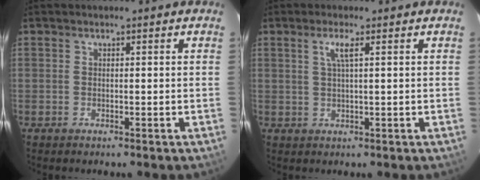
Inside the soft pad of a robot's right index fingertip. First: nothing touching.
{"total": 2.5, "force": [1.0, -0.1, 2.3], "torque": [-0.046, 0.000, 0.019]}